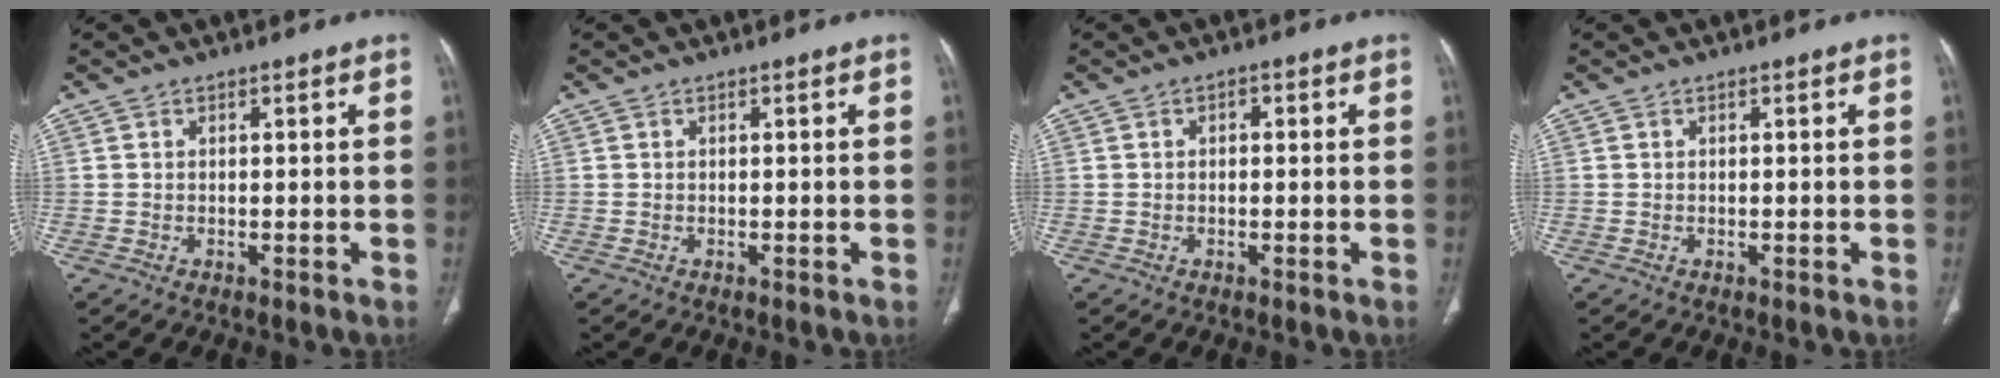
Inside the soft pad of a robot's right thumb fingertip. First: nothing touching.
{"total": 0.0}
{"total": 1.1, "force": [0.2, 0.7, 0.8], "torque": [-0.007, 0.004, -0.002]}
{"total": 0.0}